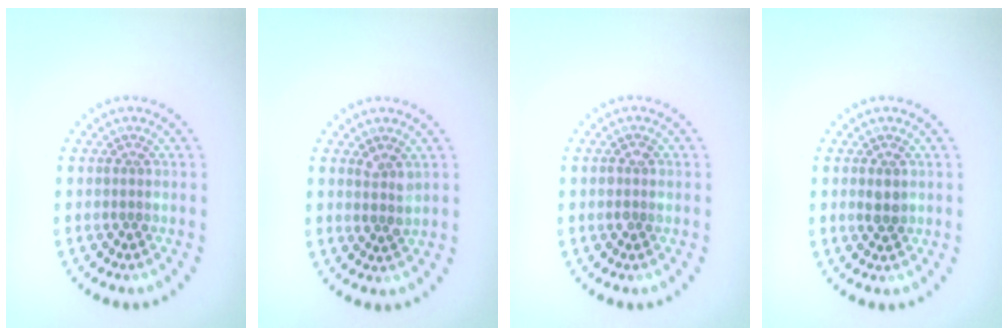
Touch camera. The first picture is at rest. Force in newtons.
{"total": 1.5, "press": 1.4, "slide": 0.7}
{"total": 1.1, "press": 1.0, "slide": 0.3}
{"total": 1.5, "press": 1.4, "slide": 0.1}